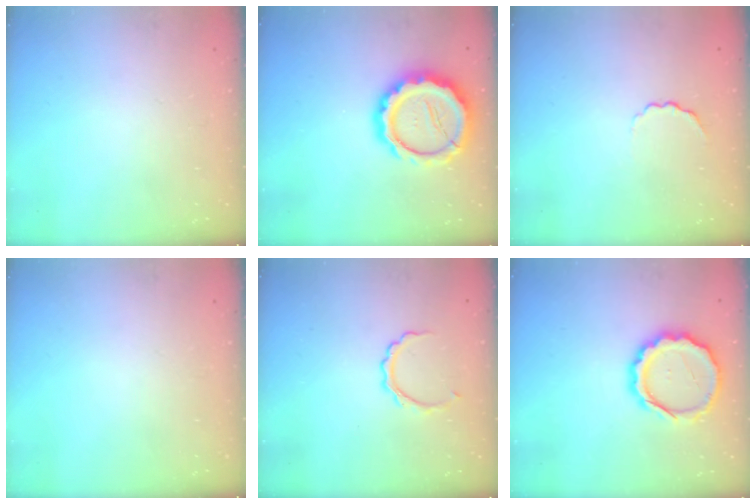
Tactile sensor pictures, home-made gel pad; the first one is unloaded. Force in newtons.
{"total": 16.3, "press": 16.0, "slide": 3.1}
{"total": 2.1, "press": 2.0, "slide": 0.8}
{"total": 0.0}
{"total": 4.9, "press": 4.9, "slide": 0.5}
{"total": 14.2, "press": 13.9, "slide": 2.9}